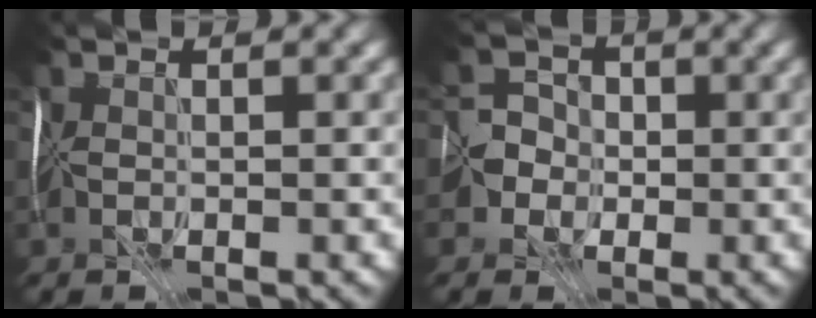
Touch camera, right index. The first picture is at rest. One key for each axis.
{"total": 2.9, "fx": -1.3, "fy": 2.5, "fz": -0.2, "tx": 0.037, "ty": 0.005, "tz": -0.029}